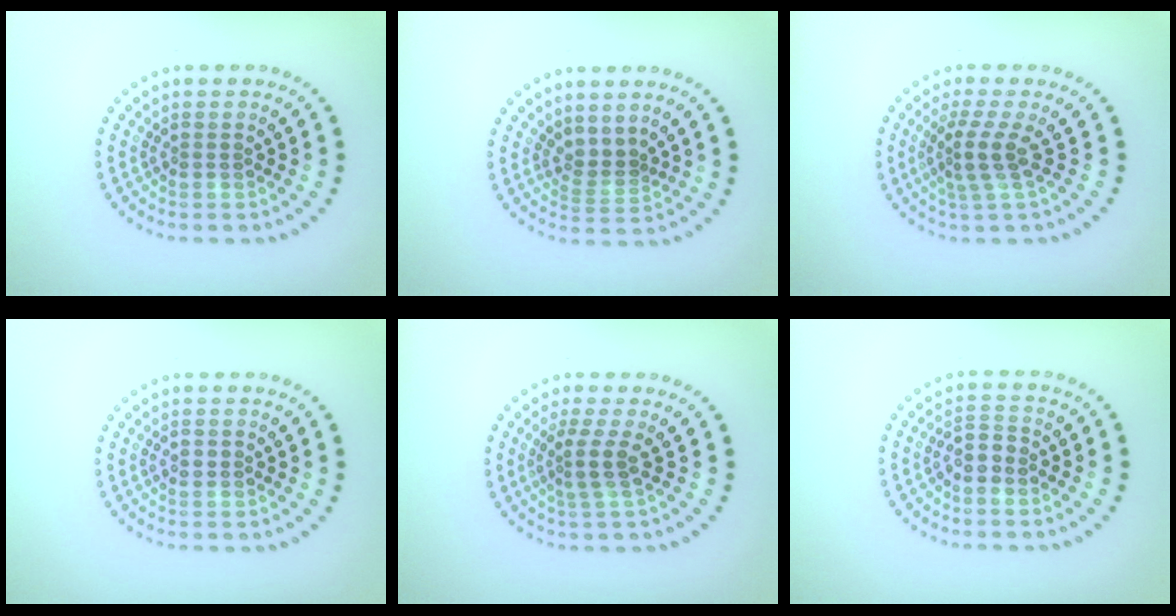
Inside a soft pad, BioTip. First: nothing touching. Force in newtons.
{"total": 2.0, "press": 1.3, "slide": 1.5}
{"total": 2.8, "press": 2.0, "slide": 2.0}
{"total": 1.1, "press": 1.1, "slide": 0.1}
{"total": 2.2, "press": 1.5, "slide": 1.6}
{"total": 2.1, "press": 1.6, "slide": 1.3}